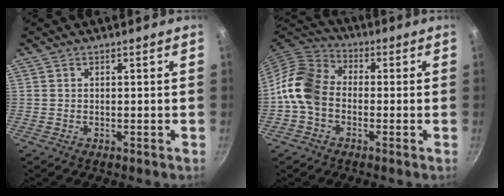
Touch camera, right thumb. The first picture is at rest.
{"total": 10.4, "force": [-1.9, 8.0, 6.5], "torque": [-0.098, 0.029, -0.063]}